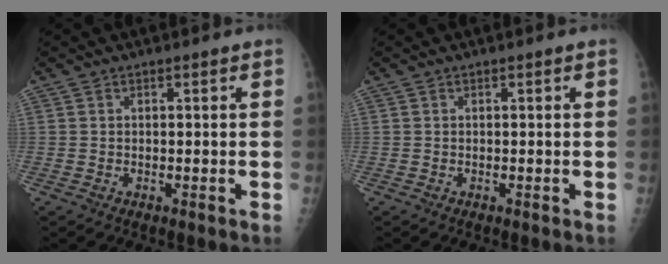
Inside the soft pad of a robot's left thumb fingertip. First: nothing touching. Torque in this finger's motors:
{"motor_torque": [0.00, 0.00, 0.00, 0.00, 0.00]}